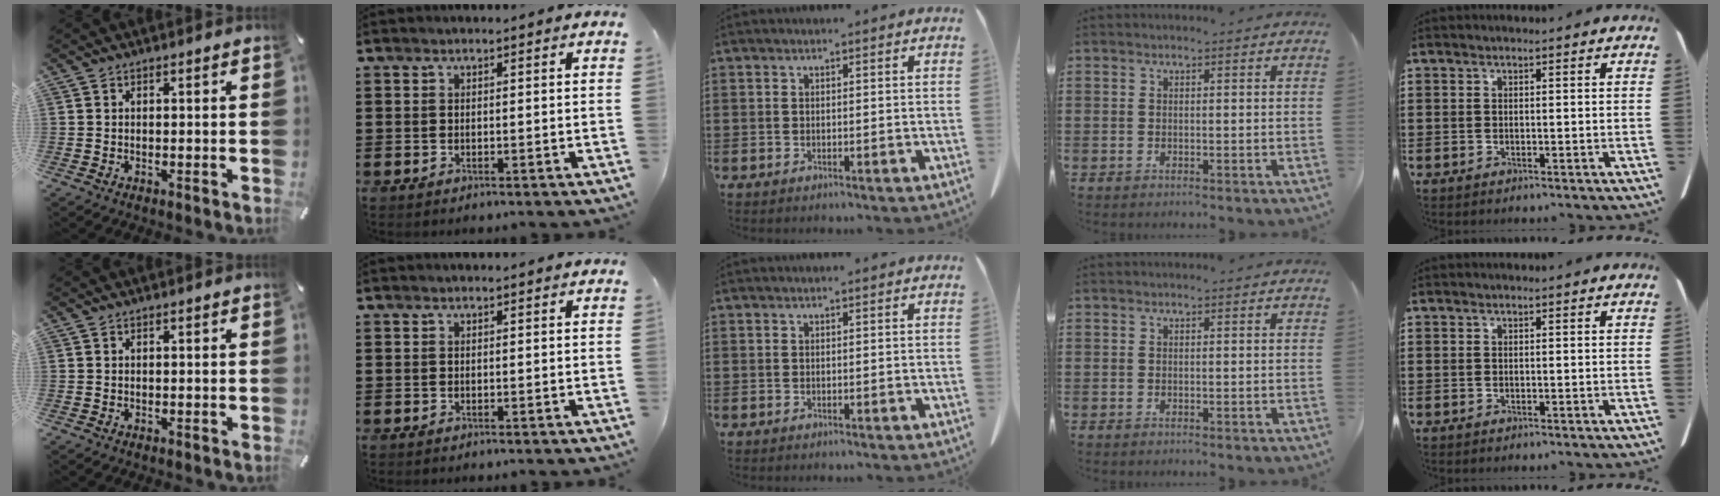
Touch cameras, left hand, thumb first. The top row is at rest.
{}